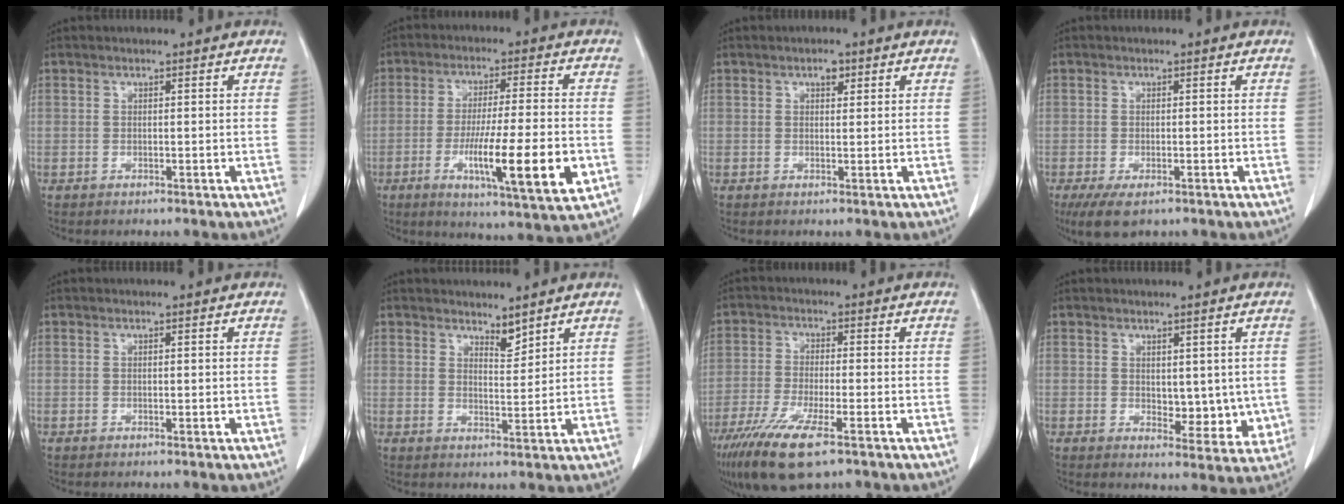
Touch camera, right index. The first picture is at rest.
{"total": 14.8, "force": [-4.3, 0.8, 14.1], "torque": [-0.236, -0.026, -0.068]}
{"total": 1.8, "force": [1.0, 0.9, 1.2], "torque": [-0.015, 0.002, 0.013]}
{"total": 4.4, "force": [-2.5, 1.9, 3.0], "torque": [-0.060, -0.008, -0.038]}
{"total": 0.0}
{"total": 2.8, "force": [2.5, 0.7, 0.9], "torque": [-0.012, -0.007, 0.046]}
{"total": 10.0, "force": [-6.0, 1.6, 7.9], "torque": [-0.151, -0.024, -0.103]}
{"total": 6.0, "force": [0.5, 3.5, 4.8], "torque": [-0.045, -0.011, 0.017]}